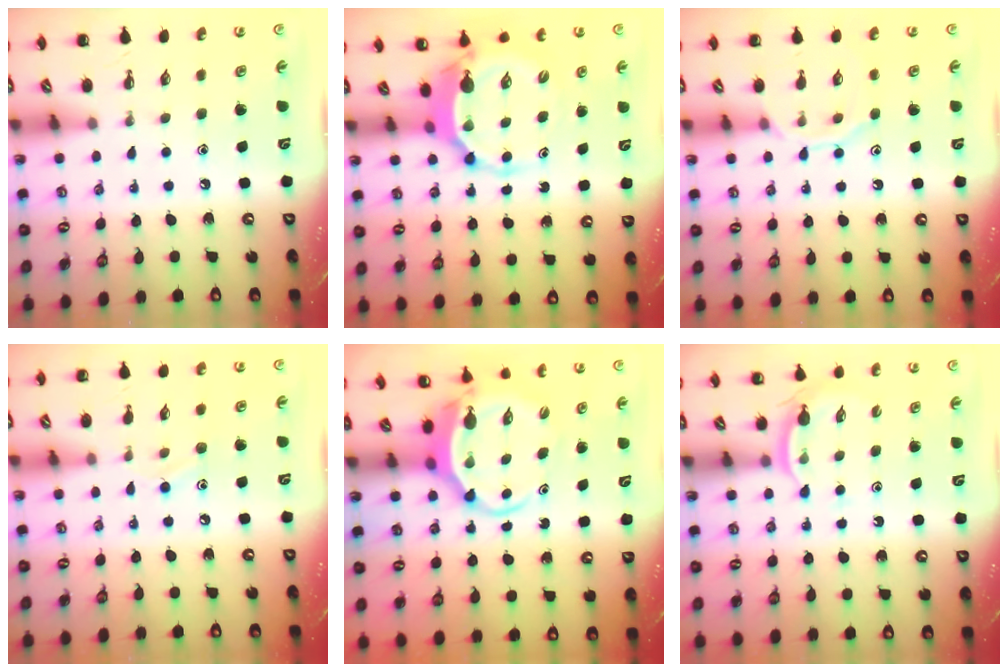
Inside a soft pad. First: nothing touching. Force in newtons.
{"total": 5.2, "press": 5.1, "slide": 1.2}
{"total": 9.4, "press": 9.4, "slide": 0.6}
{"total": 7.2, "press": 6.8, "slide": 2.3}
{"total": 6.3, "press": 6.2, "slide": 1.4}
{"total": 3.7, "press": 3.5, "slide": 1.2}